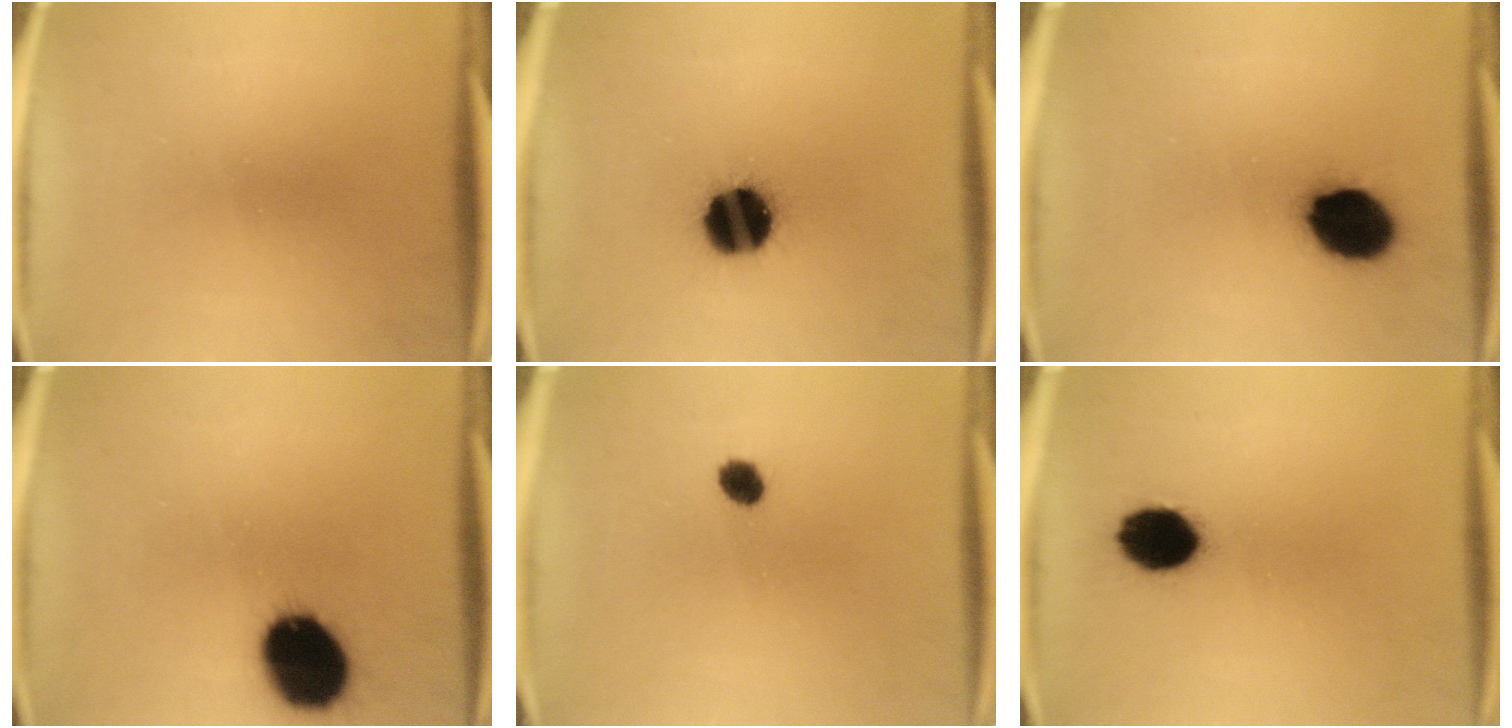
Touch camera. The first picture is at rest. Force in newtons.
{"total": 14.5}
{"total": 12.6}
{"total": 18.2}
{"total": 2.9}
{"total": 10.0}